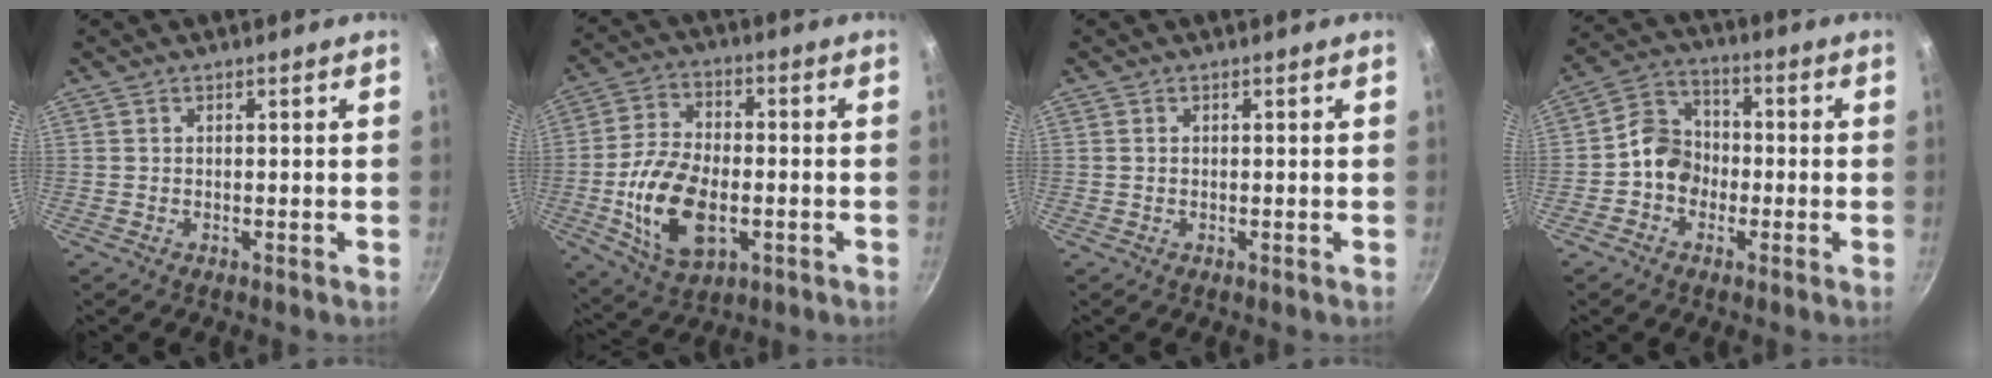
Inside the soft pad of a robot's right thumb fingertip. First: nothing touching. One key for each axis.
{"total": 15.4, "fx": -3.4, "fy": 9.0, "fz": 12.1, "tx": -0.216, "ty": 0.015, "tz": -0.058}
{"total": 0.6, "fx": 0.1, "fy": 0.4, "fz": 0.3, "tx": -0.005, "ty": 0.002, "tz": 0.001}
{"total": 8.4, "fx": -1.7, "fy": 7.1, "fz": 4.1, "tx": -0.037, "ty": 0.031, "tz": -0.047}